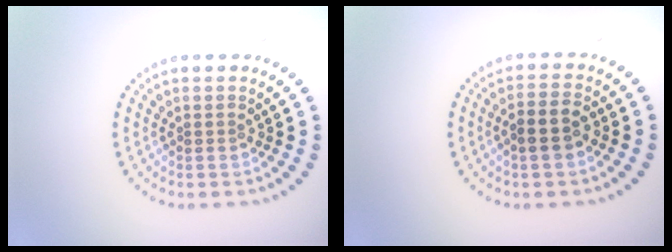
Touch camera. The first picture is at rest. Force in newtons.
{"total": 2.7, "press": 2.5, "slide": 0.9}